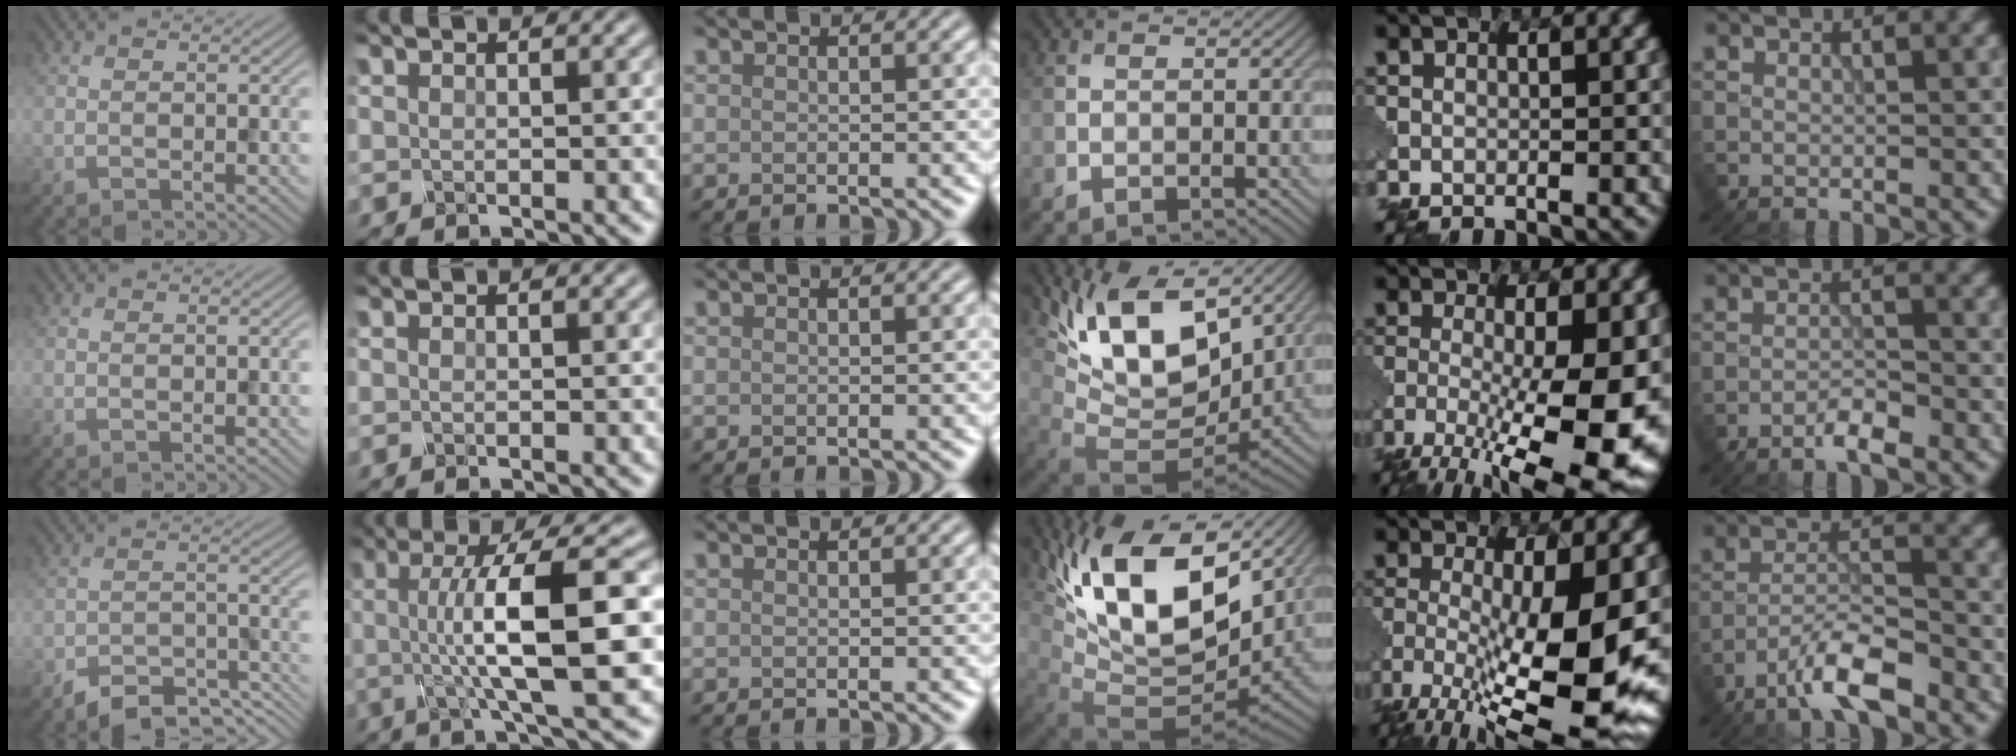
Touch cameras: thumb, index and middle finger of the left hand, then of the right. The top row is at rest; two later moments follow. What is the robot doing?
{"motion": "disassemble", "object": "glue stick"}